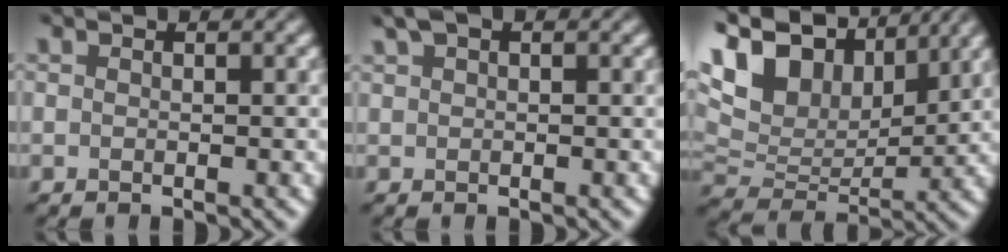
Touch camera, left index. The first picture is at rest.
{"total": 1.3, "force": [0.9, 0.6, 0.8], "torque": [-0.009, 0.012, 0.015]}
{"total": 12.2, "force": [6.9, 6.8, 7.4], "torque": [-0.158, 0.034, 0.114]}